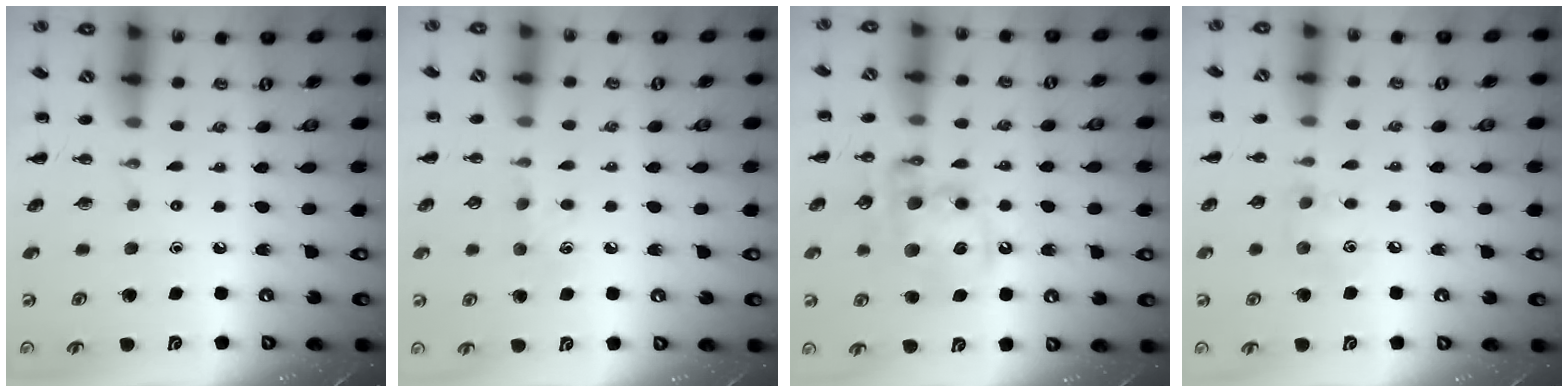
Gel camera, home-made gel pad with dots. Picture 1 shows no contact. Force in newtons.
{"total": 5.5, "press": 5.2, "slide": 1.8}
{"total": 13.3, "press": 13.0, "slide": 2.7}
{"total": 7.2, "press": 7.1, "slide": 1.2}